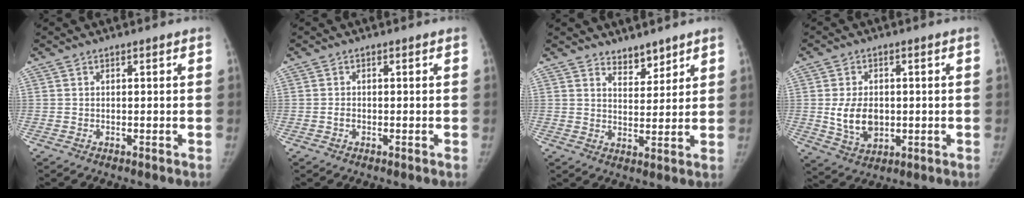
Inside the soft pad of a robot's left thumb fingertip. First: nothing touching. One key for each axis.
{"total": 1.0, "fx": -0.4, "fy": 0.7, "fz": 0.5, "tx": -0.006, "ty": 0.003, "tz": -0.007}
{"total": 4.4, "fx": 3.7, "fy": 2.0, "fz": 1.1, "tx": 0.007, "ty": -0.031, "tz": 0.064}
{"total": 8.4, "fx": -0.3, "fy": 5.9, "fz": 5.9, "tx": -0.088, "ty": -0.007, "tz": 0.007}